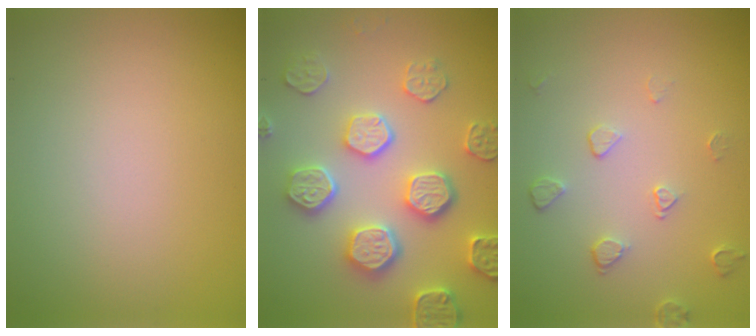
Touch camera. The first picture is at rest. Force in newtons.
{"total": 5.3, "press": 5.1, "slide": 1.6}
{"total": 1.6, "press": 1.1, "slide": 1.2}